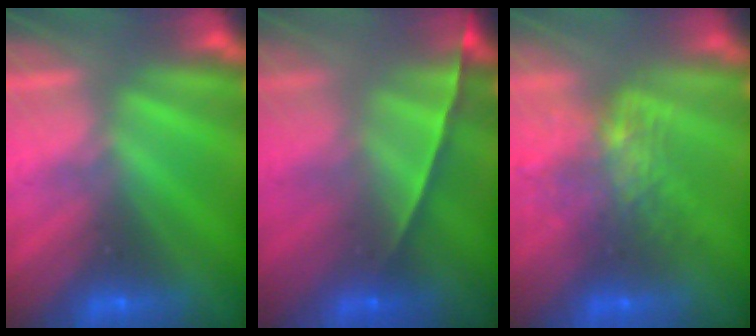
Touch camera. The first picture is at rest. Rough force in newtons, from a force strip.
{"total": 1.5}
{"total": 8.2}